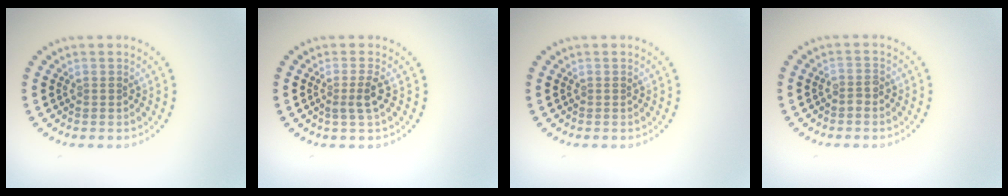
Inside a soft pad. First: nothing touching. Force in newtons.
{"total": 1.8, "press": 1.3, "slide": 1.2}
{"total": 0.0}
{"total": 1.0, "press": 0.8, "slide": 0.6}